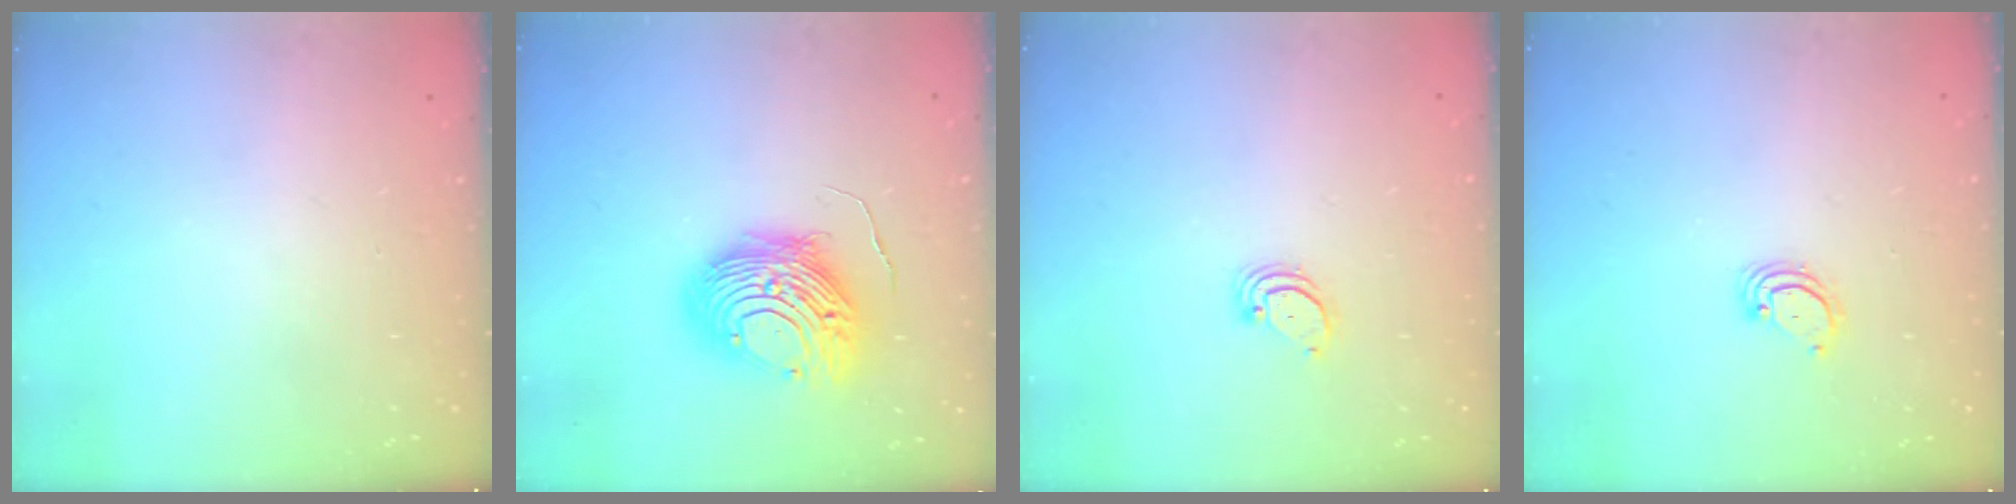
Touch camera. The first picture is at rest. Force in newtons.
{"total": 12.9, "press": 12.9, "slide": 0.6}
{"total": 2.2, "press": 2.2, "slide": 0.3}
{"total": 2.8, "press": 2.8, "slide": 0.2}